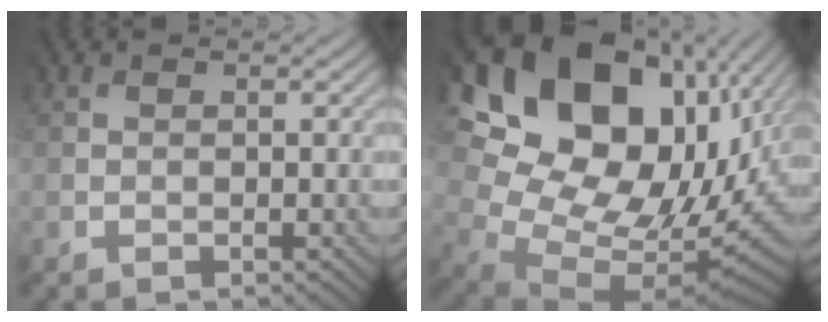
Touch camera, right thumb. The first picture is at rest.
{"total": 20.0, "force": [8.5, 12.6, 13.0], "torque": [-0.250, 0.014, 0.172]}